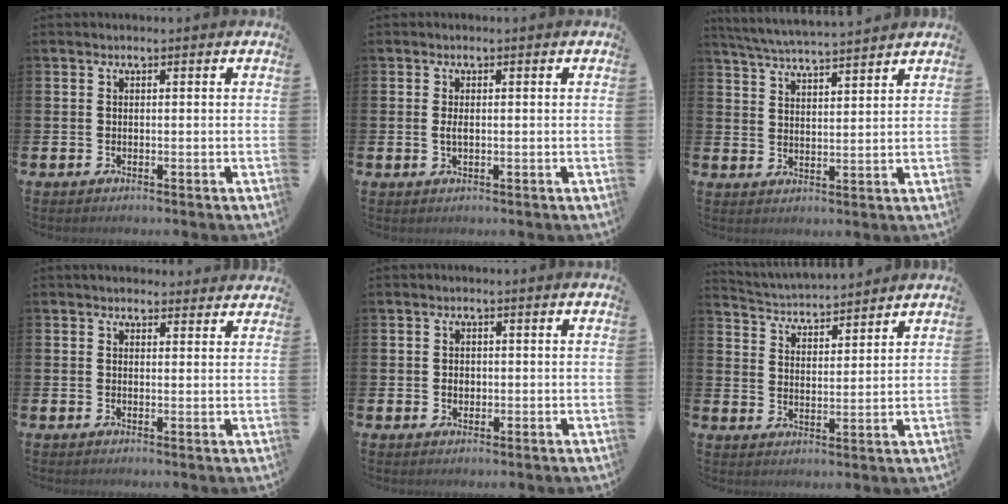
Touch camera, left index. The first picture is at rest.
{"total": 1.5, "force": [0.0, 0.6, 1.3], "torque": [-0.018, 0.000, -0.003]}
{"total": 5.5, "force": [5.4, -0.1, 1.0], "torque": [-0.039, -0.031, 0.097]}
{"total": 2.3, "force": [2.2, 0.7, 0.1], "torque": [0.004, -0.009, 0.039]}
{"total": 1.3, "force": [0.1, 1.1, 0.7], "torque": [0.001, 0.003, -0.004]}
{"total": 4.1, "force": [4.1, 0.5, -0.2], "torque": [-0.016, -0.033, 0.069]}